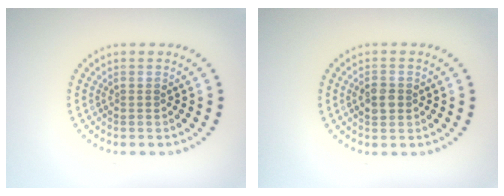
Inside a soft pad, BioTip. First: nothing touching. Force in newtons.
{"total": 1.8, "press": 1.7, "slide": 0.2}